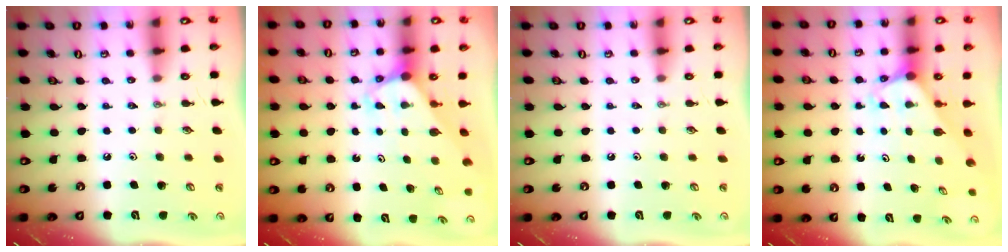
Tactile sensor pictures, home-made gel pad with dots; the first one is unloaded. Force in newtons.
{"total": 3.1, "press": 3.1, "slide": 0.2}
{"total": 0.0}
{"total": 2.0, "press": 2.0, "slide": 0.1}